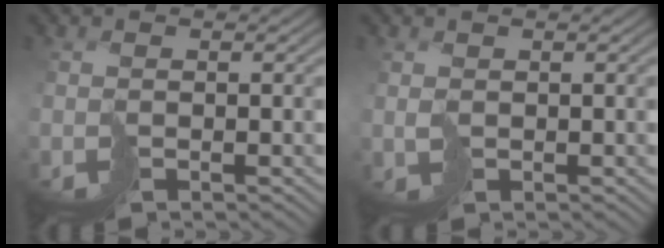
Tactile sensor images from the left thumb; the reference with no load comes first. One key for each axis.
{"total": 0.7, "fx": 0.3, "fy": 0.7, "fz": 0.1, "tx": -0.006, "ty": -0.005, "tz": 0.008}